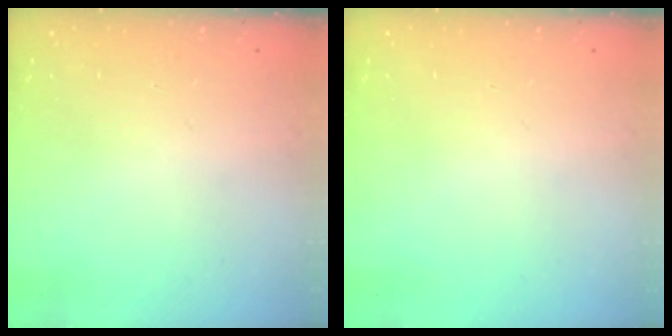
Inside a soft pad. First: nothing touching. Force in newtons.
{"total": 0.0}